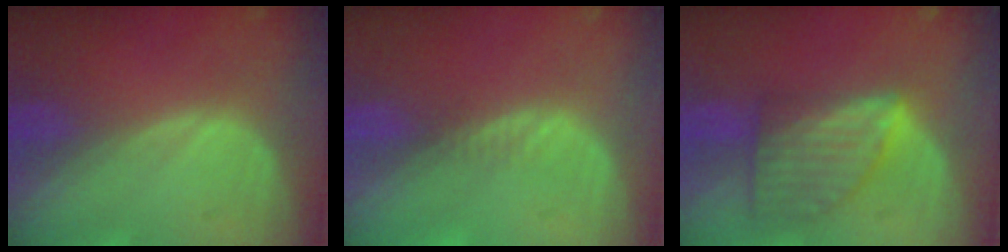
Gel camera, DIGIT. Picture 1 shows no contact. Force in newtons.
{"total": 1.2, "press": 0.9, "slide": 0.8}
{"total": 7.8, "press": 7.1, "slide": 3.3}